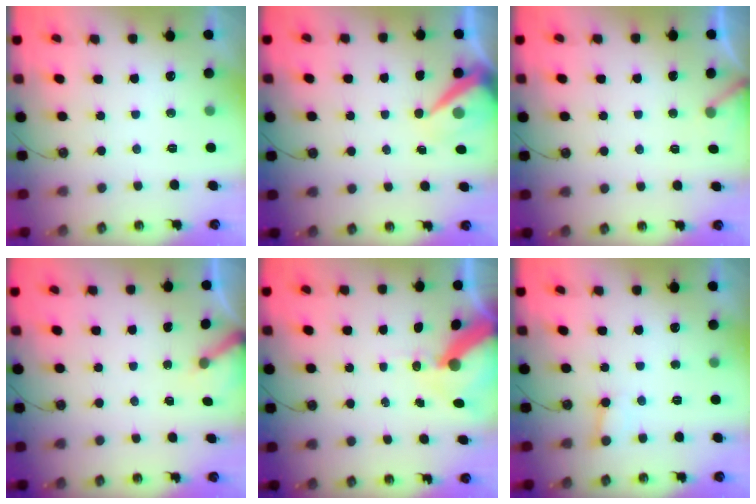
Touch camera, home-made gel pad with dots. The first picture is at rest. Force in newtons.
{"total": 8.6, "press": 8.6, "slide": 0.7}
{"total": 2.3, "press": 2.3, "slide": 0.1}
{"total": 2.5, "press": 2.5, "slide": 0.3}
{"total": 11.1, "press": 11.1, "slide": 1.4}
{"total": 4.0, "press": 4.0, "slide": 0.4}